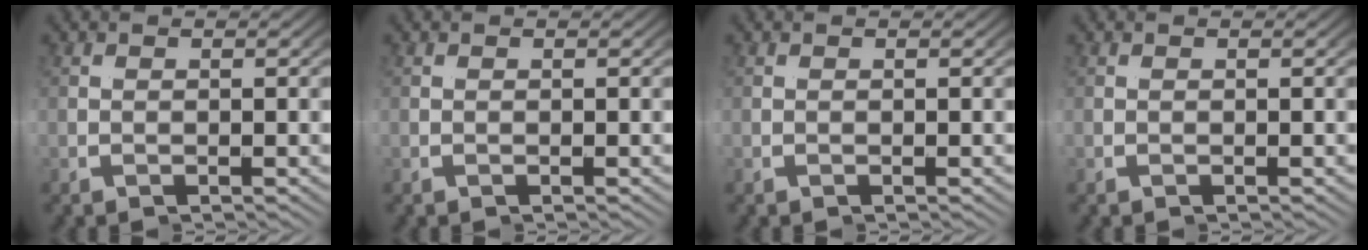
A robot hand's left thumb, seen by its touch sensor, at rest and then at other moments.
{"total": 0.0}
{"total": 0.0}
{"total": 0.0}